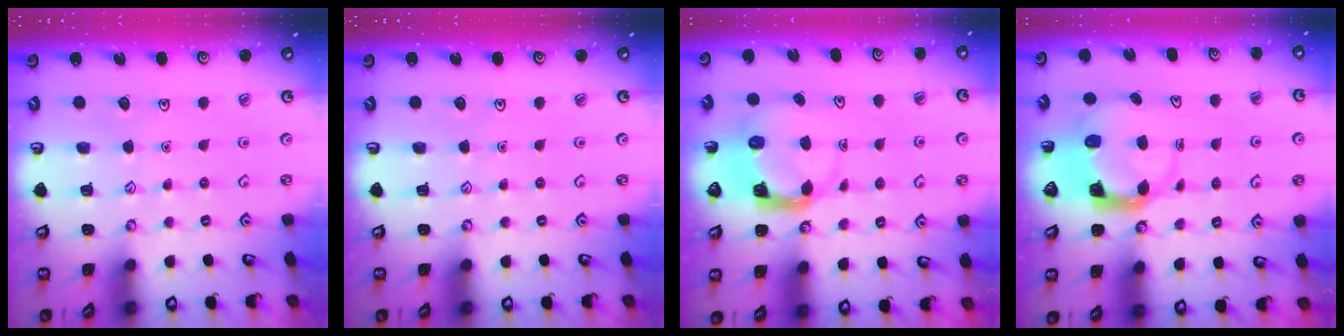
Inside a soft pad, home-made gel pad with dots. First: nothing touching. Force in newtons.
{"total": 0.0}
{"total": 3.9, "press": 3.9, "slide": 0.3}
{"total": 3.8, "press": 3.7, "slide": 0.5}